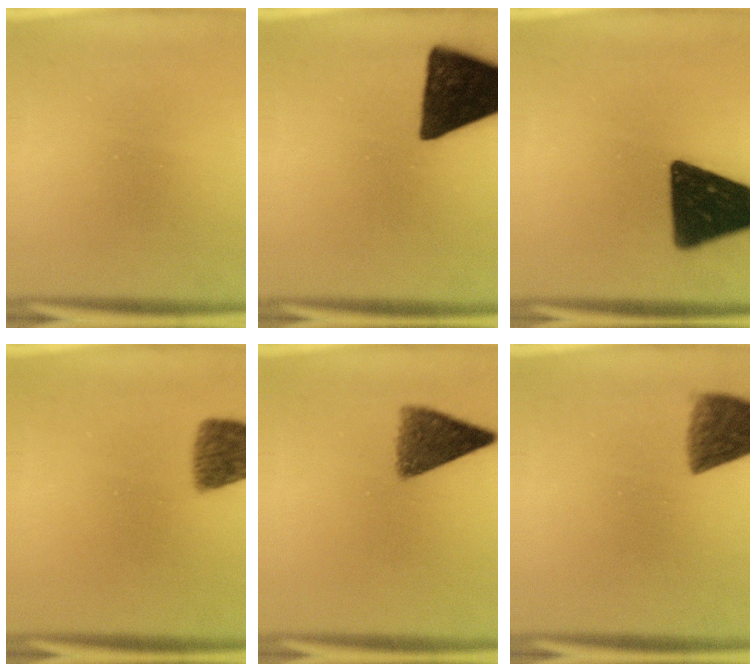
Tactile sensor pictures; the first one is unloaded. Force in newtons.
{"total": 15.9}
{"total": 17.2}
{"total": 7.5}
{"total": 7.0}
{"total": 7.5}